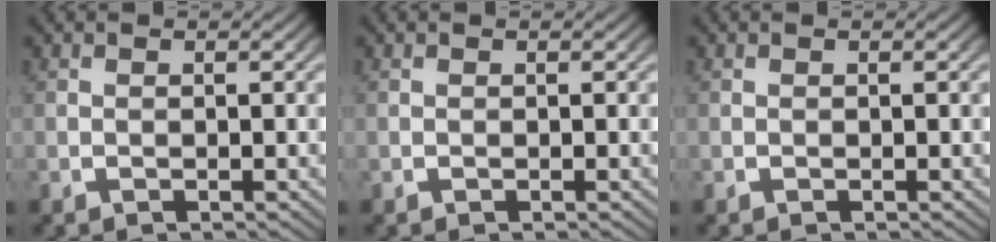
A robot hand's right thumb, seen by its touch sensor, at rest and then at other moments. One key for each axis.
{"total": 0.0}
{"total": 0.0}